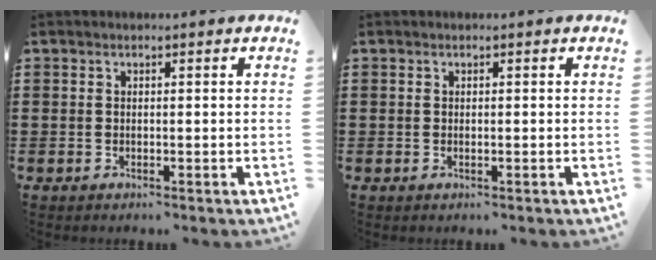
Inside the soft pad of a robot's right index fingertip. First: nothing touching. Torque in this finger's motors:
{"motor_torque": [-0.18, 0.55, 0.05, 0.01]}